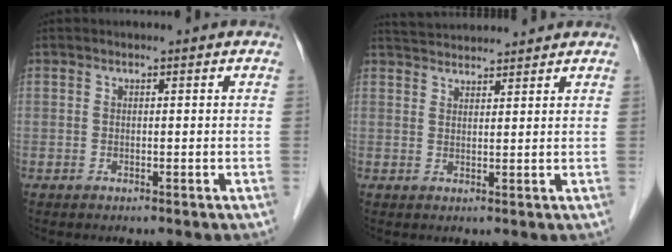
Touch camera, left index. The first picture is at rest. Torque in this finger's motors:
{"motor_torque": [0.03, -0.37, 0.04, 0.01]}